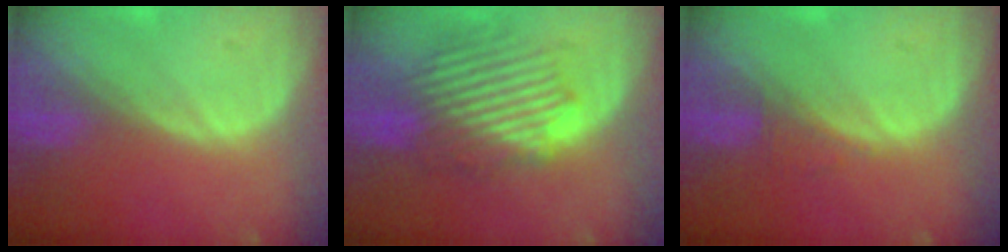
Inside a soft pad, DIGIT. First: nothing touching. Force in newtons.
{"total": 8.7, "press": 8.6, "slide": 1.6}
{"total": 1.2, "press": 1.2, "slide": 0.1}